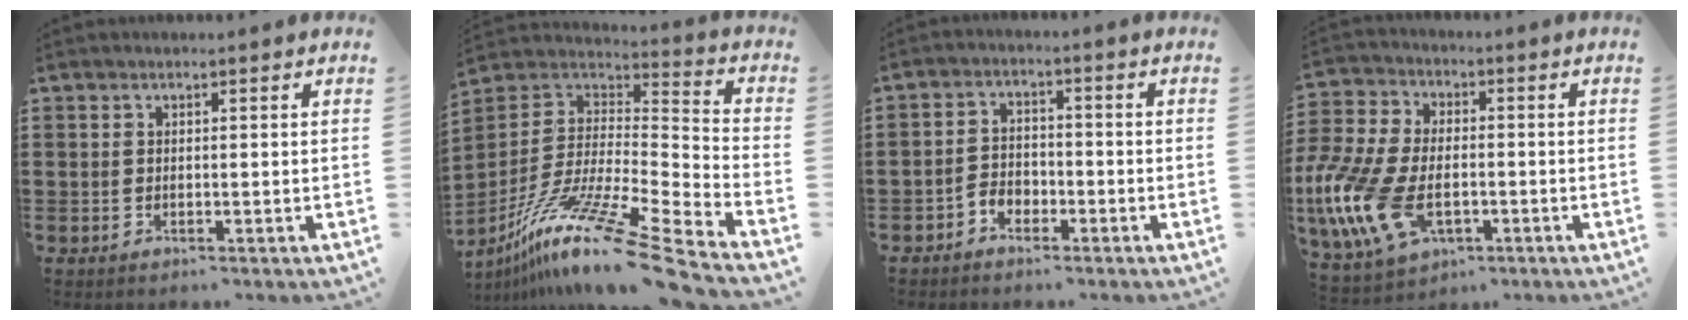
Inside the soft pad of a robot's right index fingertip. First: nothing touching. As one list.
[{"total": 15.2, "force": [-11.3, 0.2, 10.2], "torque": [-0.194, 0.015, -0.212]}, {"total": 2.9, "force": [-2.2, 1.7, 0.8], "torque": [-0.021, 0.006, -0.046]}, {"total": 13.7, "force": [-4.6, 7.7, 10.4], "torque": [-0.270, -0.009, -0.093]}]